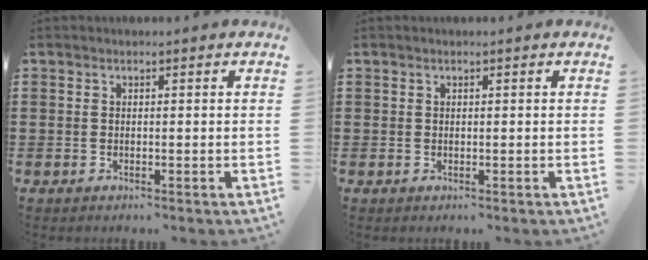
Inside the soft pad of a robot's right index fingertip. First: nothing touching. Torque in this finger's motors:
{"motor_torque": [-0.11, 0.15, 0.00, 0.01]}